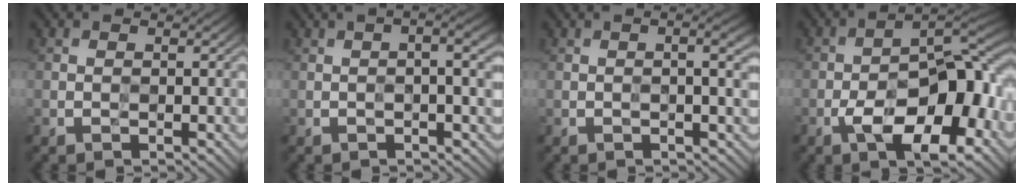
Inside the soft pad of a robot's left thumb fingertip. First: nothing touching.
{"total": 4.8, "force": [0.5, 1.0, 4.7], "torque": [-0.075, 0.011, 0.004]}
{"total": 3.6, "force": [0.4, 0.6, 3.5], "torque": [-0.056, 0.008, 0.004]}
{"total": 14.6, "force": [-5.0, 6.3, 12.2], "torque": [-0.180, 0.000, -0.091]}